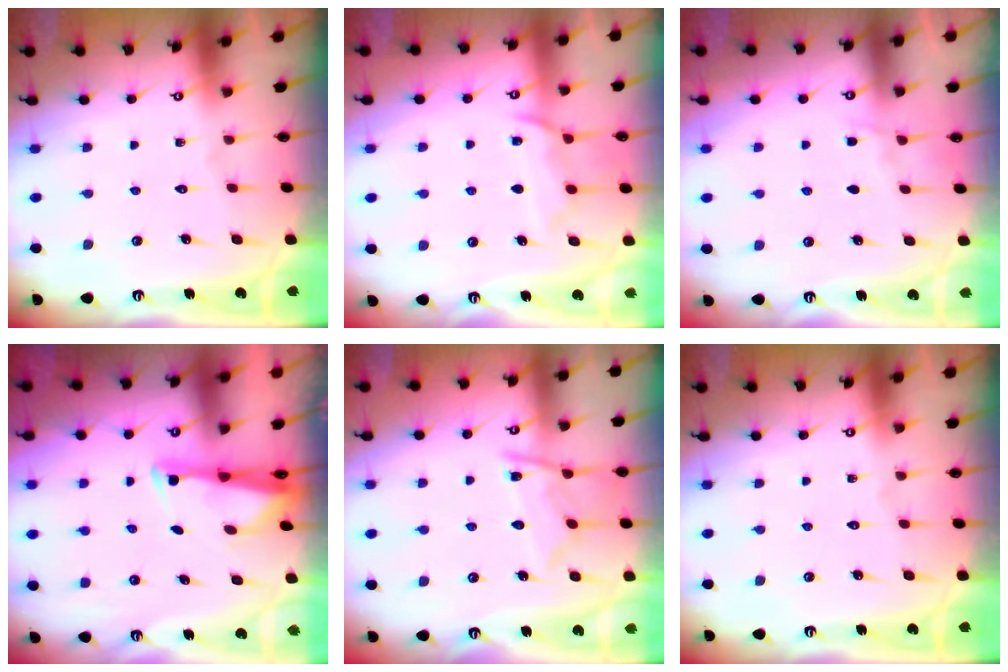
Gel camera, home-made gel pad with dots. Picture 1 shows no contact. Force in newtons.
{"total": 10.7, "press": 10.7, "slide": 0.9}
{"total": 3.0, "press": 3.0, "slide": 0.4}
{"total": 2.9, "press": 2.8, "slide": 0.8}
{"total": 10.9, "press": 10.8, "slide": 1.0}
{"total": 0.0}